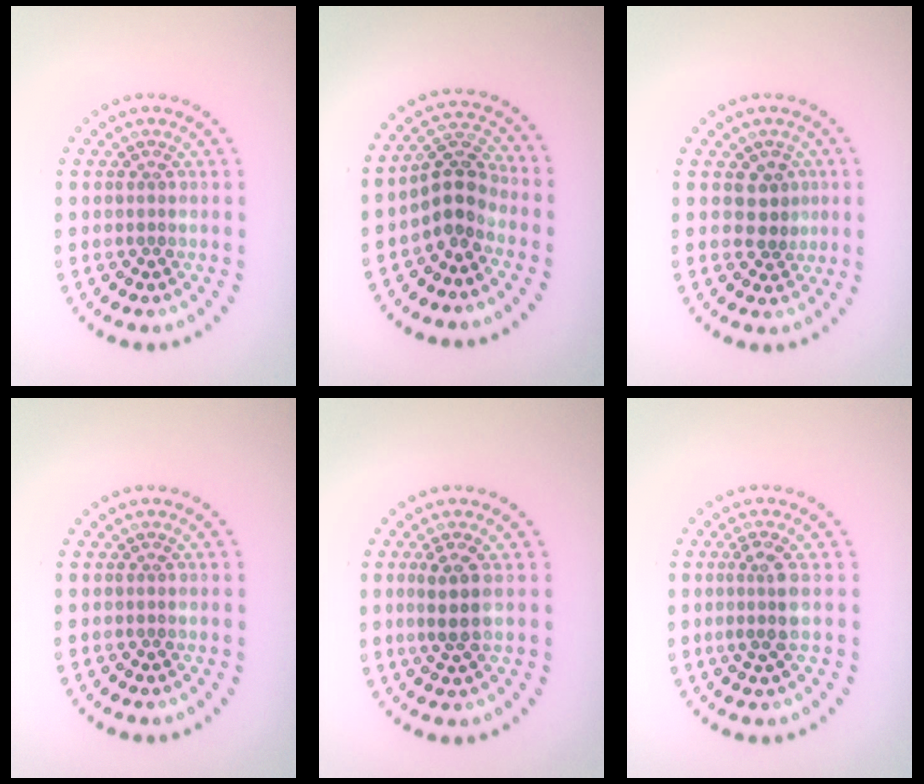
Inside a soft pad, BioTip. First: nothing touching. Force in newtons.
{"total": 3.4, "press": 2.9, "slide": 1.7}
{"total": 2.0, "press": 1.8, "slide": 0.9}
{"total": 0.0}
{"total": 2.3, "press": 1.9, "slide": 1.2}
{"total": 2.4, "press": 1.9, "slide": 1.5}